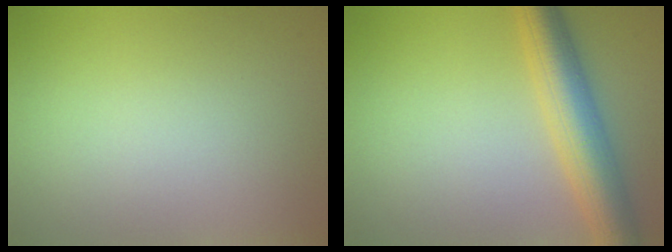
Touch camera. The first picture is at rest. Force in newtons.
{"total": 6.2, "press": 6.2, "slide": 0.3}